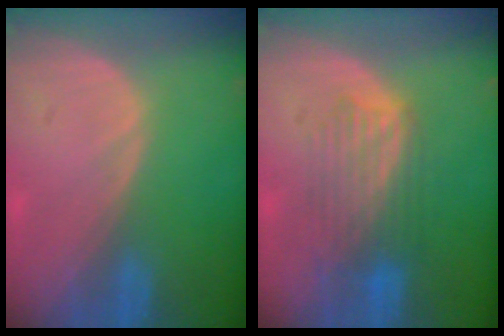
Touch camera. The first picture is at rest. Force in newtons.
{"total": 6.1, "press": 6.1, "slide": 0.6}